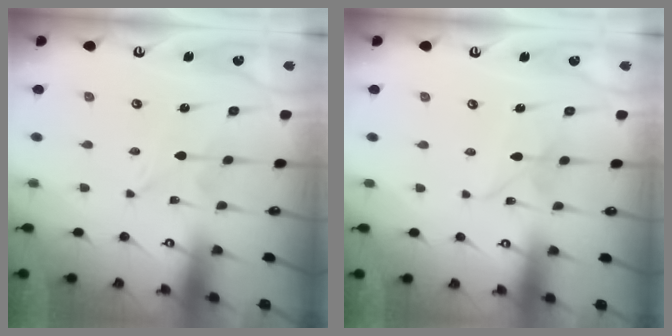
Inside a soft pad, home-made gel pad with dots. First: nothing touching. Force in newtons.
{"total": 4.7, "press": 4.7, "slide": 0.4}